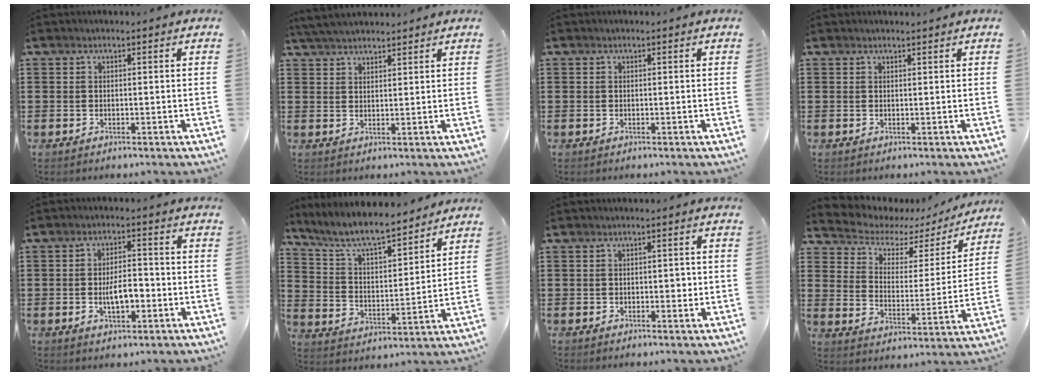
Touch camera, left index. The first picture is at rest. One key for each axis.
{"total": 4.2, "fx": 3.9, "fy": 0.6, "fz": 1.3, "tx": -0.036, "ty": -0.002, "tz": 0.075}
{"total": 0.0}
{"total": 0.6, "fx": 0.6, "fy": 0.0, "fz": 0.1, "tx": -0.004, "ty": -0.001, "tz": 0.013}
{"total": 5.3, "fx": -1.2, "fy": 2.4, "fz": 4.6, "tx": -0.073, "ty": 0.004, "tz": -0.023}
{"total": 8.3, "fx": 7.4, "fy": 0.9, "fz": 3.6, "tx": -0.099, "ty": -0.041, "tz": 0.126}
{"total": 2.0, "fx": -0.3, "fy": 1.1, "fz": 1.6, "tx": -0.023, "ty": 0.002, "tz": -0.010}
{"total": 4.3, "fx": 3.3, "fy": 2.5, "fz": 1.2, "tx": -0.050, "ty": -0.022, "tz": 0.048}